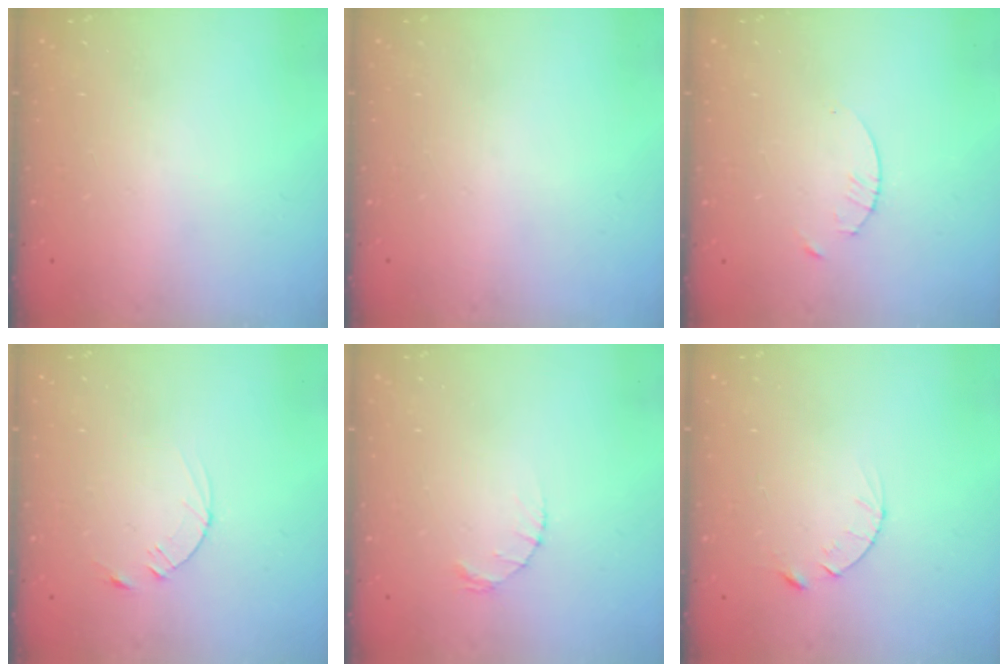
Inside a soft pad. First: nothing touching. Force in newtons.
{"total": 0.0}
{"total": 1.7, "press": 1.6, "slide": 0.2}
{"total": 2.5, "press": 2.5, "slide": 0.3}
{"total": 1.2, "press": 1.1, "slide": 0.2}
{"total": 4.1, "press": 4.0, "slide": 0.4}